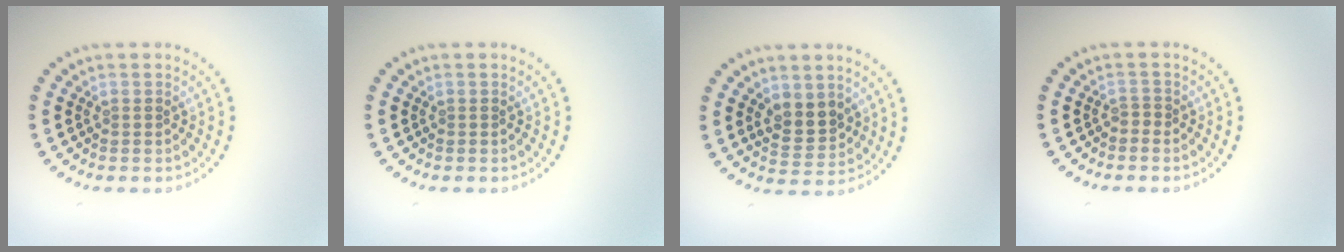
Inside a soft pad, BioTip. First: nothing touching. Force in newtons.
{"total": 0.0}
{"total": 2.8, "press": 2.6, "slide": 1.1}
{"total": 0.6, "press": 0.2, "slide": 0.6}